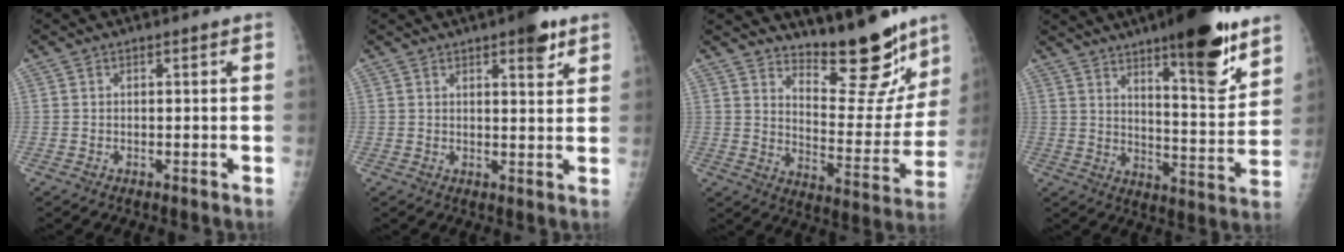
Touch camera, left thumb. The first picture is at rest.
{"total": 5.5, "force": [3.3, 1.8, 4.0], "torque": [-0.041, -0.015, 0.040]}
{"total": 16.6, "force": [13.9, 5.0, 7.7], "torque": [-0.058, -0.123, 0.202]}
{"total": 18.6, "force": [11.8, 4.4, 13.7], "torque": [-0.167, -0.077, 0.178]}